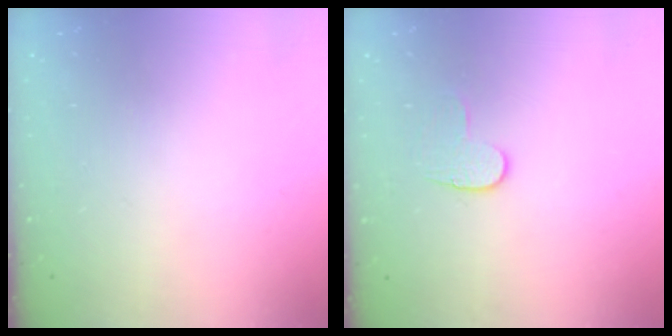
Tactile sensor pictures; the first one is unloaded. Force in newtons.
{"total": 6.8, "press": 6.8, "slide": 0.6}